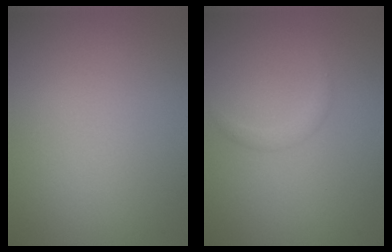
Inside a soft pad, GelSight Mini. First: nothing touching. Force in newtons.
{"total": 0.9, "press": 0.9, "slide": 0.1}